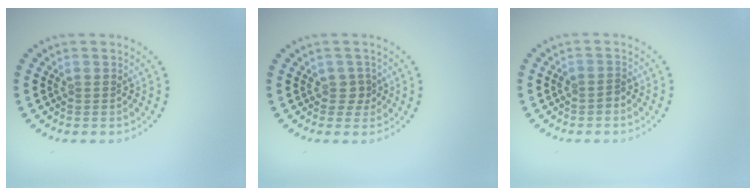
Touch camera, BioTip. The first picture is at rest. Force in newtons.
{"total": 1.2, "press": 1.0, "slide": 0.7}
{"total": 0.9, "press": 0.8, "slide": 0.5}